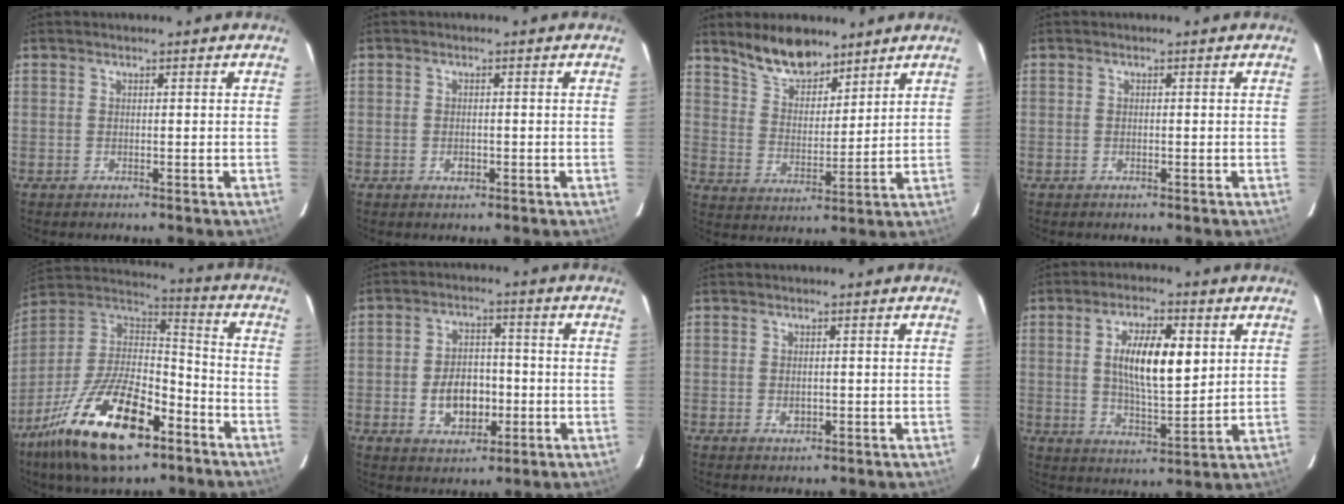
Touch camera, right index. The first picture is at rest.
{"total": 1.4, "force": [-0.6, 0.8, 0.9], "torque": [-0.019, 0.001, -0.009]}
{"total": 10.3, "force": [8.2, 3.9, 4.7], "torque": [-0.082, 0.006, 0.153]}
{"total": 0.0}
{"total": 24.7, "force": [-13.7, 10.5, 17.6], "torque": [-0.352, -0.026, -0.238]}
{"total": 8.8, "force": [-2.1, 6.1, 6.0], "torque": [-0.117, 0.013, -0.022]}
{"total": 1.9, "force": [-0.4, 1.3, 1.2], "torque": [-0.020, 0.000, -0.004]}
{"total": 11.8, "force": [2.8, 4.2, 10.6], "torque": [-0.187, 0.003, 0.052]}